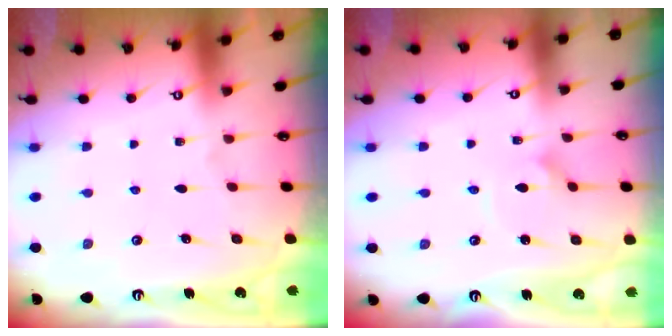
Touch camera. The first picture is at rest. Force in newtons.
{"total": 2.4, "press": 2.4, "slide": 0.1}